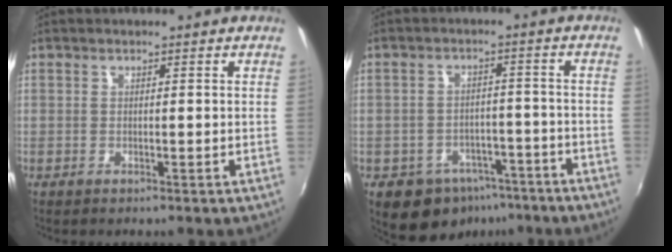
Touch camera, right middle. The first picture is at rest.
{"total": 10.7, "force": [-6.8, 7.3, 3.9], "torque": [-0.088, 0.018, -0.076]}